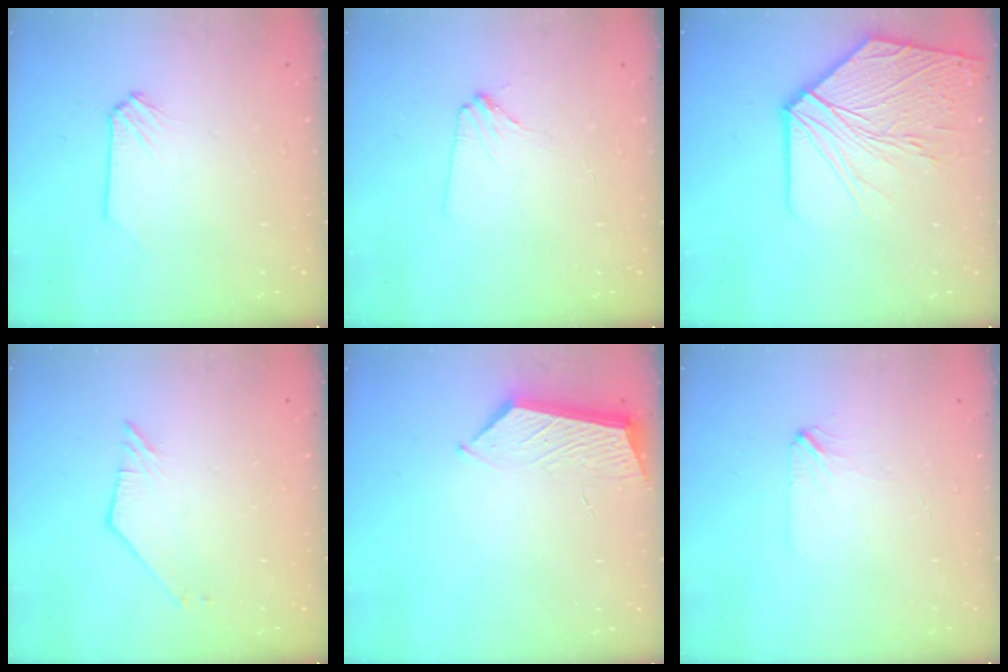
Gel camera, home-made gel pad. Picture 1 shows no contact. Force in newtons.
{"total": 2.7, "press": 2.6, "slide": 0.4}
{"total": 13.5, "press": 13.4, "slide": 1.7}
{"total": 2.5, "press": 2.5, "slide": 0.1}
{"total": 5.5, "press": 5.5, "slide": 0.4}
{"total": 1.9, "press": 1.8, "slide": 0.3}